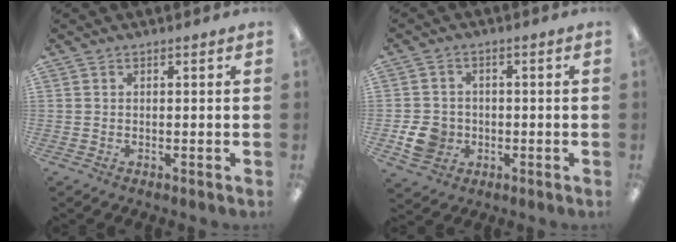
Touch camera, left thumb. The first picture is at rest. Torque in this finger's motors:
{"motor_torque": [-0.09, 0.14, 0.03, -0.04, 0.00]}